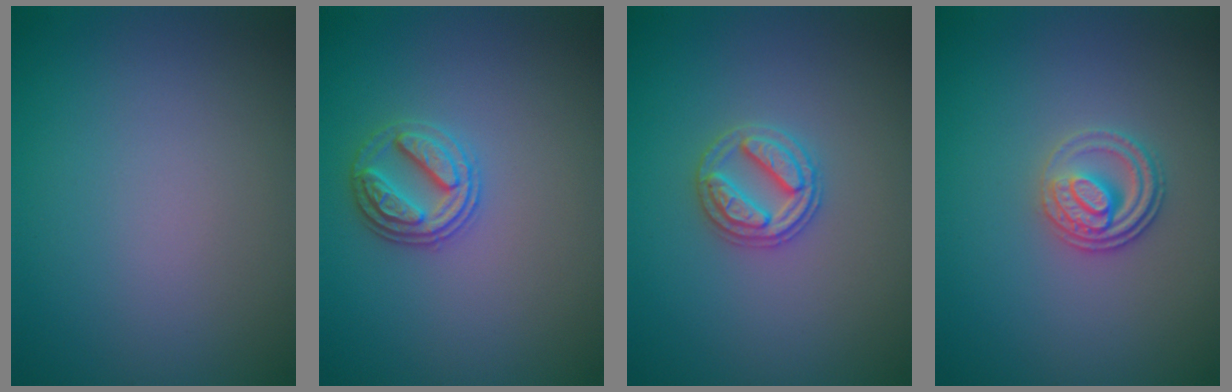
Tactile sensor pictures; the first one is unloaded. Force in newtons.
{"total": 2.6, "press": 2.6, "slide": 0.5}
{"total": 2.7, "press": 2.7, "slide": 0.3}
{"total": 2.8, "press": 2.6, "slide": 1.0}